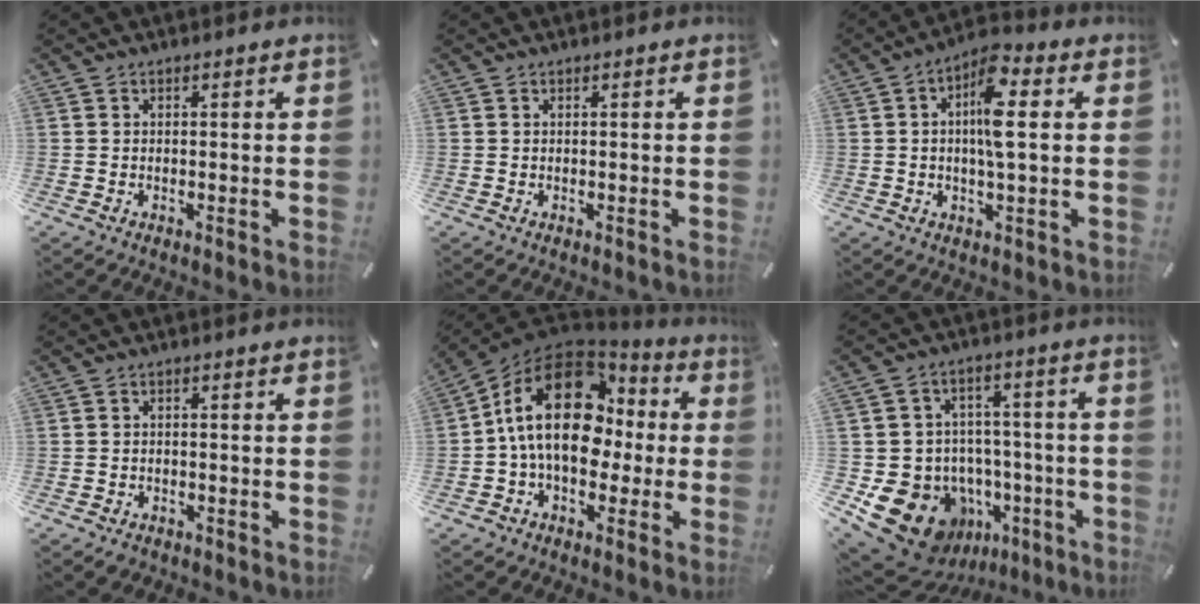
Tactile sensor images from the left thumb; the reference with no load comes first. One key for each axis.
{"total": 0.0}
{"total": 9.6, "fx": 1.4, "fy": 3.0, "fz": 9.0, "tx": -0.167, "ty": 0.004, "tz": 0.021}
{"total": 1.6, "fx": -1.3, "fy": 0.9, "fz": 0.5, "tx": -0.009, "ty": 0.006, "tz": -0.027}
{"total": 21.8, "fx": 2.3, "fy": 14.5, "fz": 16.2, "tx": -0.293, "ty": 0.004, "tz": 0.040}
{"total": 16.7, "fx": -7.2, "fy": 13.8, "fz": 6.3, "tx": -0.095, "ty": 0.031, "tz": -0.090}